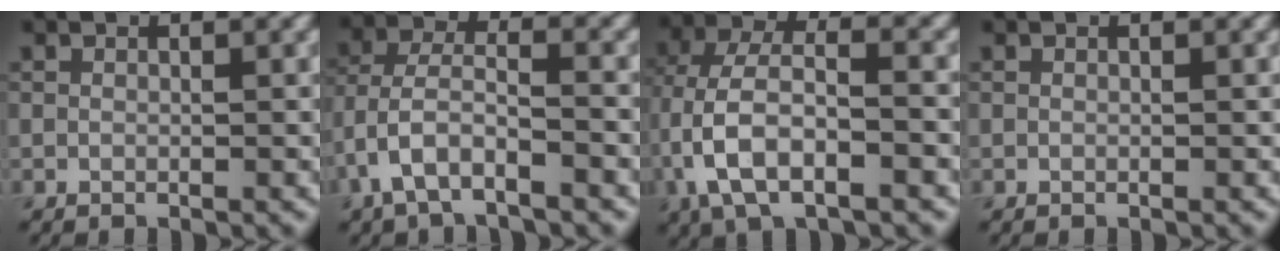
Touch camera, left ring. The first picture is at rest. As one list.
[{"total": 5.2, "force": [-2.7, 2.3, 3.8], "torque": [-0.078, 0.005, -0.060]}, {"total": 8.6, "force": [-2.2, 4.6, 6.9], "torque": [-0.141, 0.011, -0.048]}, {"total": 0.0}]